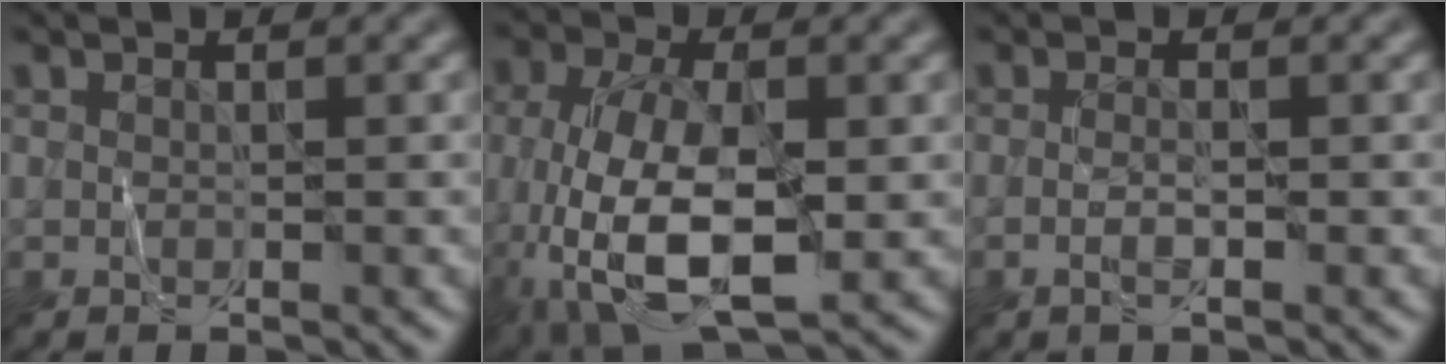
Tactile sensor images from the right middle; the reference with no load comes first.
{"total": 10.3, "force": [-2.6, 5.4, 8.4], "torque": [-0.188, -0.014, -0.047]}
{"total": 1.3, "force": [-0.5, 0.2, 1.1], "torque": [-0.023, 0.000, -0.012]}